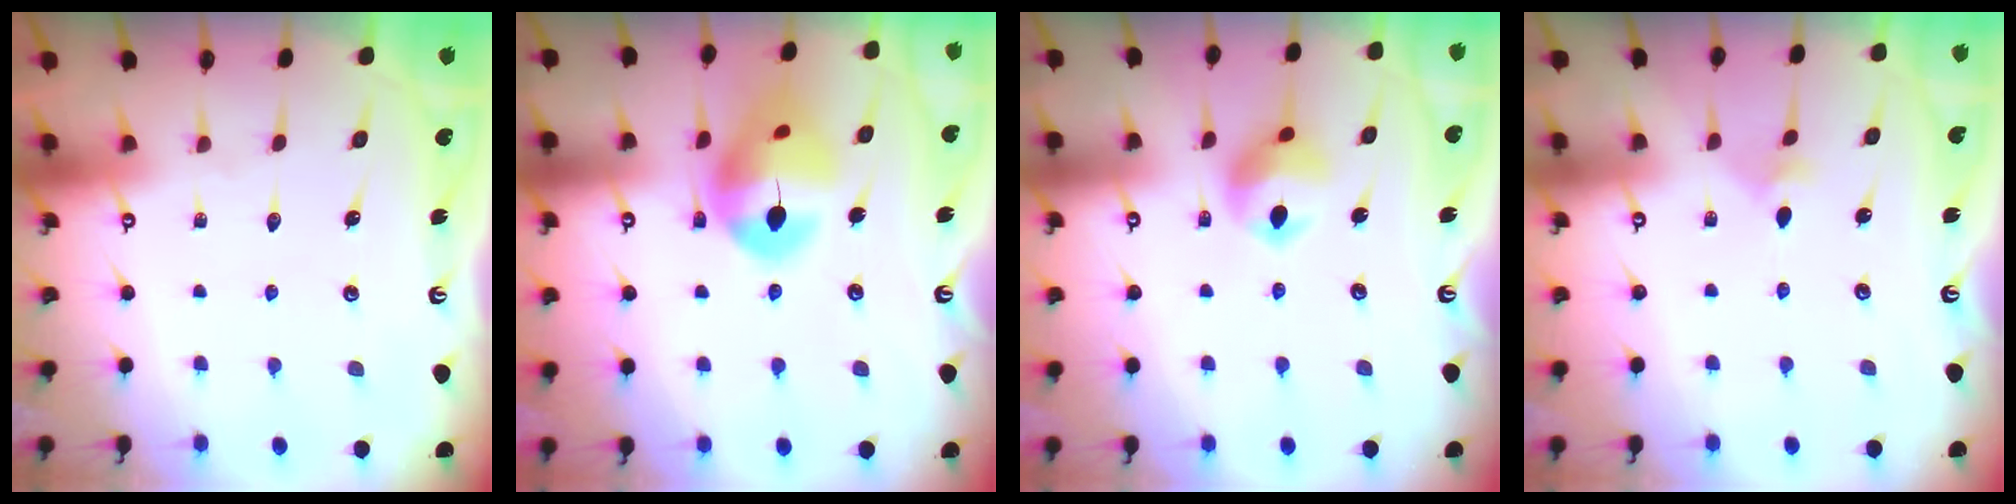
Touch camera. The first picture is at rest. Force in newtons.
{"total": 15.2, "press": 15.1, "slide": 1.8}
{"total": 10.5, "press": 10.4, "slide": 1.4}
{"total": 2.8, "press": 2.7, "slide": 0.7}